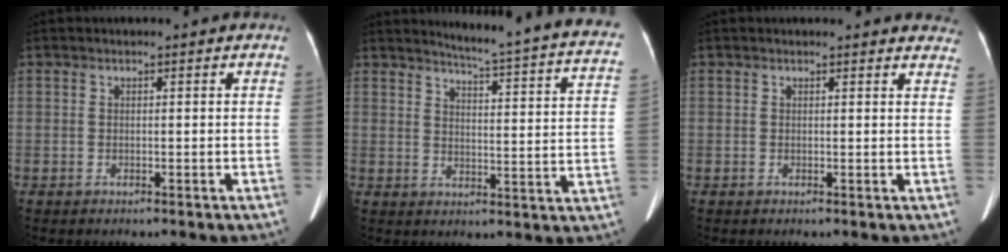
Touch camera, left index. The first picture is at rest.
{"total": 20.6, "force": [18.6, 0.3, 8.7], "torque": [-0.116, -0.083, 0.207]}
{"total": 7.0, "force": [6.7, 1.8, 0.9], "torque": [0.020, -0.009, 0.041]}